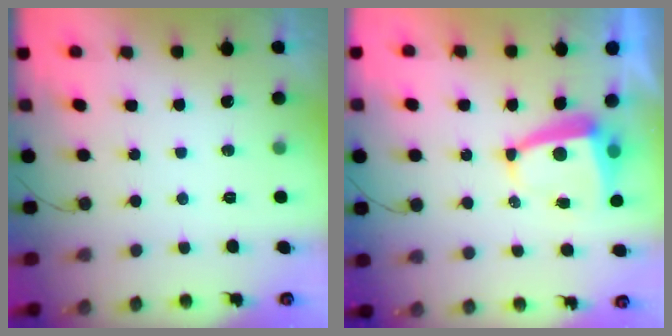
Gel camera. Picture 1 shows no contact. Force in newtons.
{"total": 5.3, "press": 5.2, "slide": 0.7}